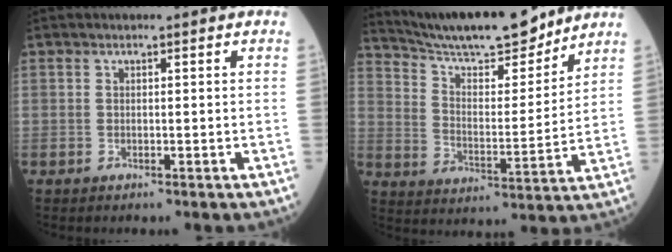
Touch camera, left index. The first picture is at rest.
{"total": 17.3, "force": [15.5, 2.4, 7.1], "torque": [-0.126, -0.004, 0.253]}